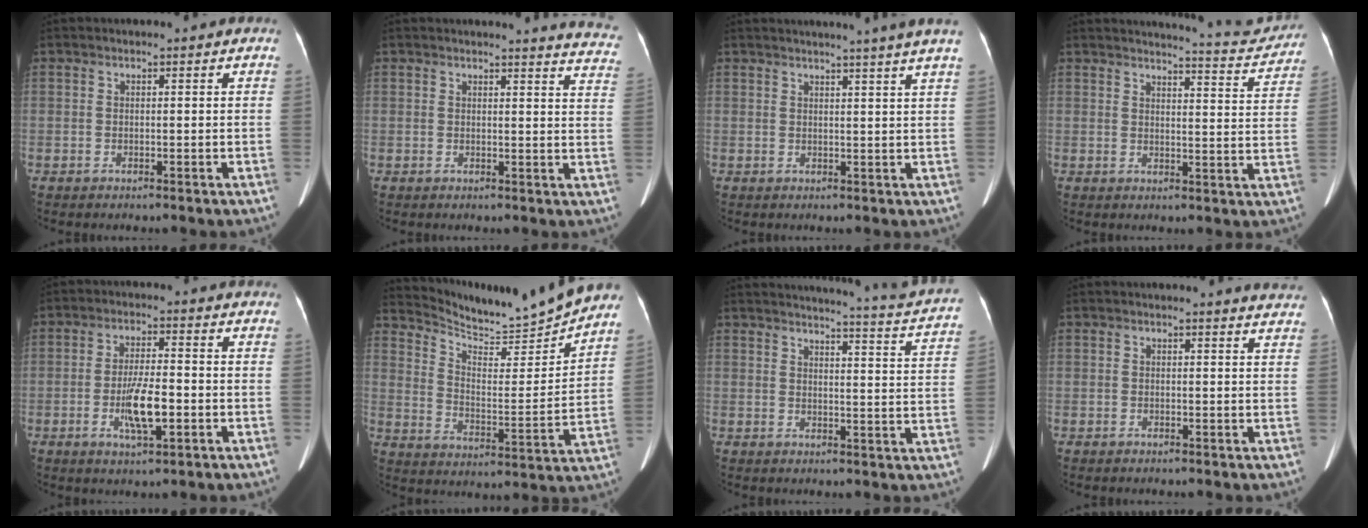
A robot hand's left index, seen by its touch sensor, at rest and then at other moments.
{"total": 10.9, "force": [10.7, 0.3, 2.0], "torque": [0.002, -0.082, 0.079]}
{"total": 9.4, "force": [8.1, -1.9, 4.4], "torque": [-0.051, -0.008, 0.079]}
{"total": 10.8, "force": [10.6, 0.2, 1.8], "torque": [-0.021, -0.036, 0.115]}
{"total": 6.7, "force": [-1.8, 1.4, 6.3], "torque": [-0.121, -0.004, -0.029]}
{"total": 16.5, "force": [15.9, -0.1, 4.1], "torque": [-0.088, -0.041, 0.242]}
{"total": 19.0, "force": [18.1, -0.7, 5.7], "torque": [-0.082, -0.078, 0.199]}
{"total": 4.2, "force": [4.1, 0.0, 0.8], "torque": [-0.011, -0.013, 0.022]}